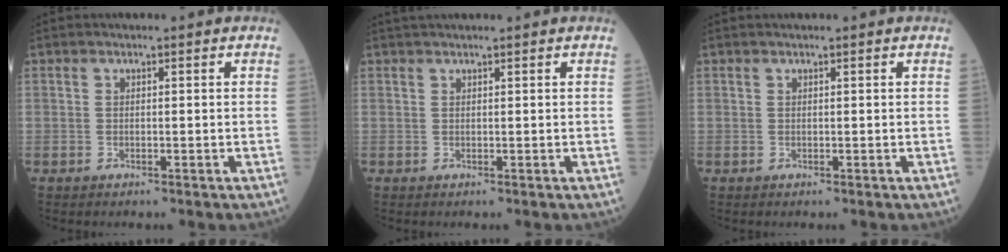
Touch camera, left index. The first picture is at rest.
{"total": 2.5, "force": [2.3, -0.3, 1.0], "torque": [-0.008, 0.026, 0.043]}
{"total": 0.8, "force": [0.7, -0.1, 0.3], "torque": [-0.005, 0.013, 0.015]}